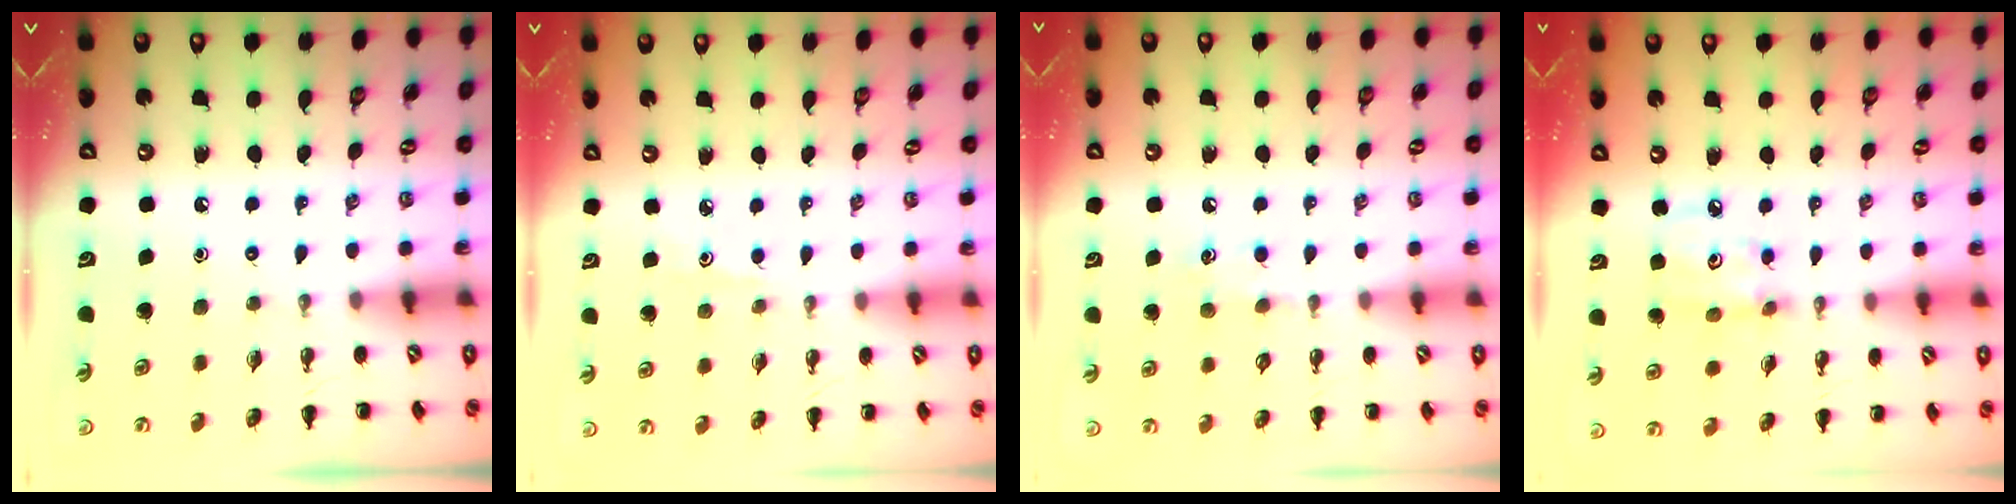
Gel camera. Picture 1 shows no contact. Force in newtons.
{"total": 2.5, "press": 2.4, "slide": 0.8}
{"total": 5.9, "press": 5.7, "slide": 1.8}
{"total": 4.6, "press": 4.6, "slide": 0.5}